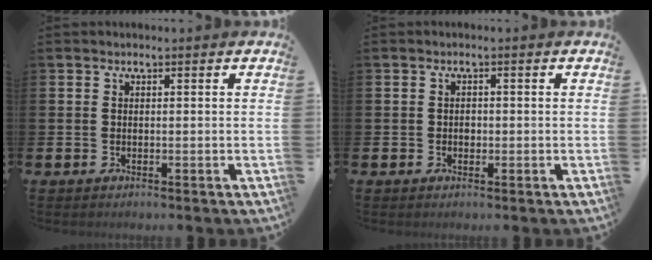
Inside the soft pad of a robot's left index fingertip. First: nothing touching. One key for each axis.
{"total": 0.8, "fx": 0.0, "fy": 0.7, "fz": 0.4, "tx": 0.003, "ty": 0.001, "tz": -0.004}